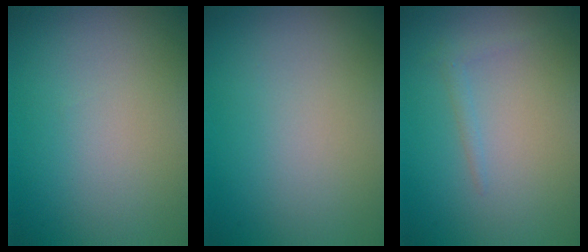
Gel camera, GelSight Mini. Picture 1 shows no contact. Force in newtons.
{"total": 0.0}
{"total": 0.9, "press": 0.9, "slide": 0.0}